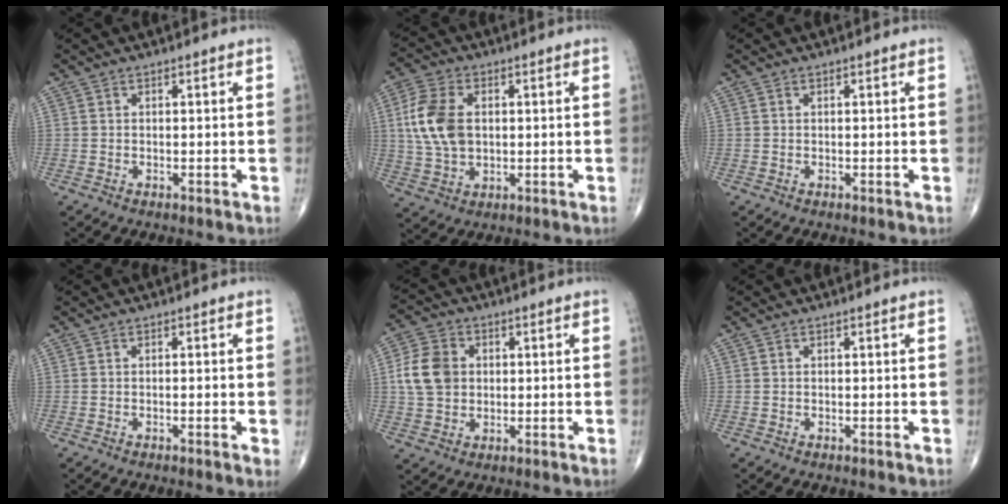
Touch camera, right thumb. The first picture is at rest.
{"total": 10.9, "force": [1.4, 7.0, 8.2], "torque": [-0.166, 0.005, 0.029]}
{"total": 0.0}
{"total": 1.4, "force": [-0.3, 0.1, 1.4], "torque": [-0.023, -0.004, -0.006]}
{"total": 9.0, "force": [1.1, 7.2, 5.4], "torque": [-0.088, 0.007, 0.018]}
{"total": 0.0}